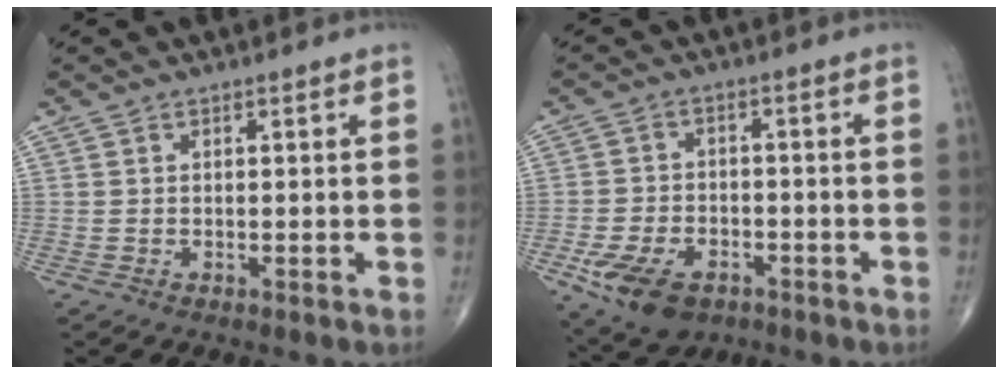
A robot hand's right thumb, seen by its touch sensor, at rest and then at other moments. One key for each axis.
{"total": 10.6, "fx": -5.2, "fy": 6.6, "fz": 6.6, "tx": -0.119, "ty": 0.016, "tz": -0.083}